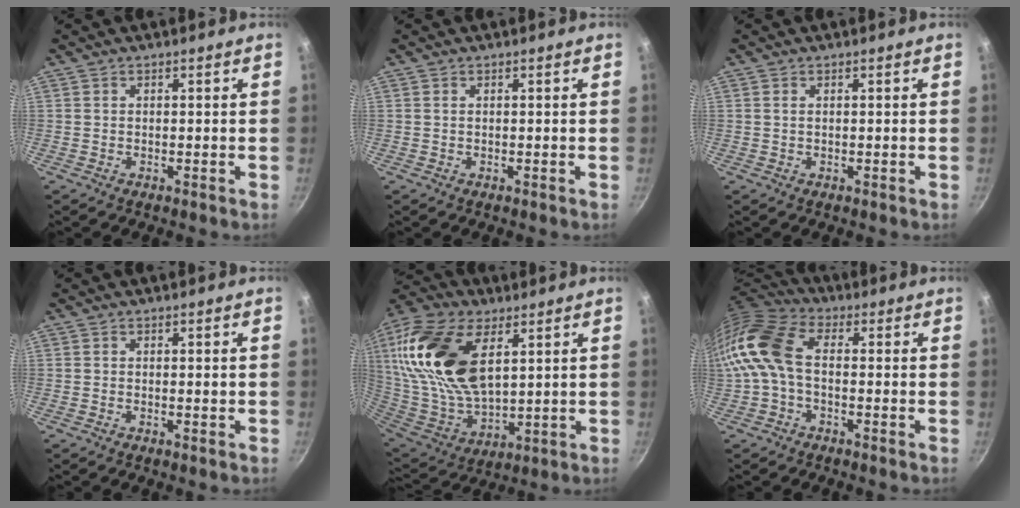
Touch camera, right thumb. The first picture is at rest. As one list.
[{"total": 0.0}, {"total": 0.5, "force": [0.2, 0.2, 0.5], "torque": [-0.009, 0.001, 0.003]}, {"total": 0.5, "force": [0.0, 0.1, 0.5], "torque": [-0.007, 0.000, -0.001]}, {"total": 24.3, "force": [8.4, 13.3, 18.5], "torque": [-0.360, -0.031, 0.161]}, {"total": 12.7, "force": [-0.5, 7.8, 10.1], "torque": [-0.201, 0.031, -0.028]}]